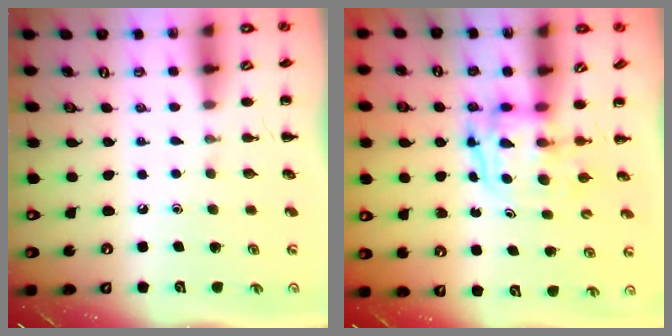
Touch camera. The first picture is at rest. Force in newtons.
{"total": 4.0, "press": 3.9, "slide": 0.4}